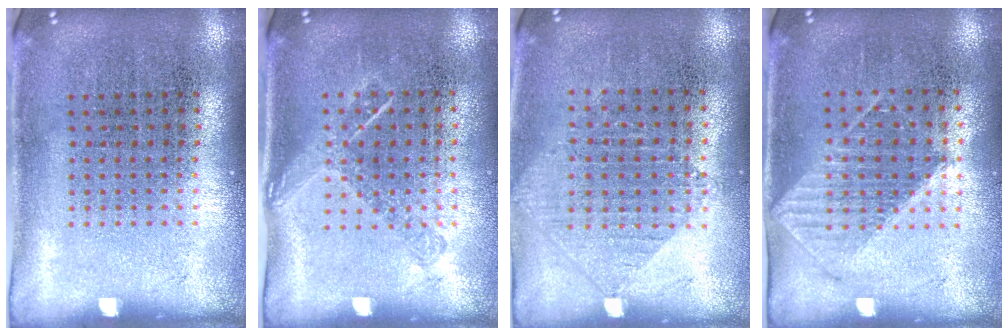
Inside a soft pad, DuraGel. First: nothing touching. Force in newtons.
{"total": 1.3, "press": 1.0, "slide": 0.8}
{"total": 1.0, "press": 0.9, "slide": 0.2}
{"total": 1.1, "press": 1.0, "slide": 0.3}